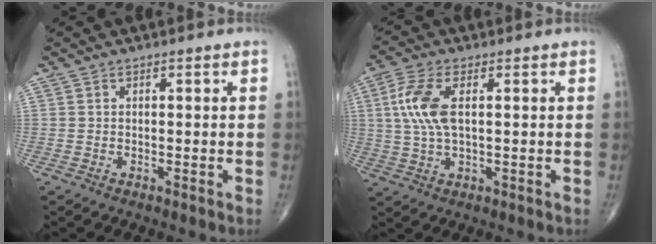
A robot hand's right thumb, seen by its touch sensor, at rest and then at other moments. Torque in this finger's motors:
{"motor_torque": [-0.69, 0.50, 0.62, 0.42, 0.13]}